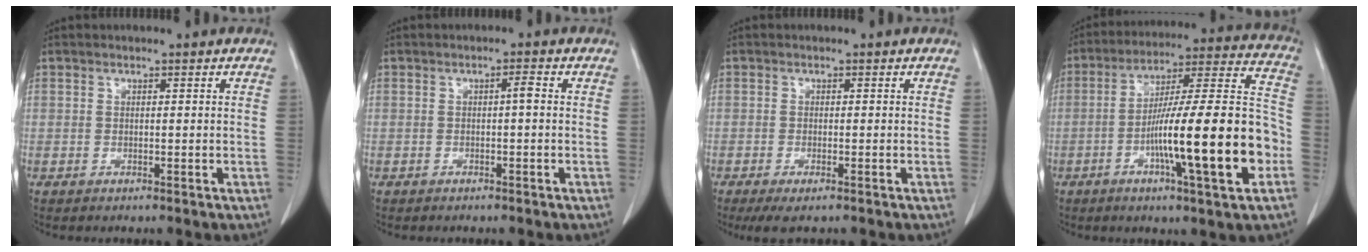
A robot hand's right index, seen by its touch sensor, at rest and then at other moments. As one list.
[{"total": 1.2, "force": [0.0, 0.1, 1.2], "torque": [-0.019, 0.003, 0.000]}, {"total": 3.6, "force": [-2.5, 0.8, 2.5], "torque": [-0.041, -0.010, -0.038]}, {"total": 20.9, "force": [-6.0, 1.1, 20.0], "torque": [-0.293, 0.007, -0.095]}]